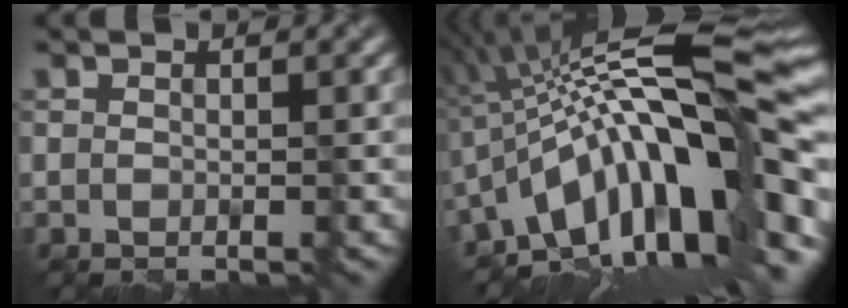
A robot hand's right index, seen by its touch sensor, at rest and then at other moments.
{"total": 15.0, "force": [-3.8, 3.6, 14.1], "torque": [-0.190, 0.037, -0.074]}